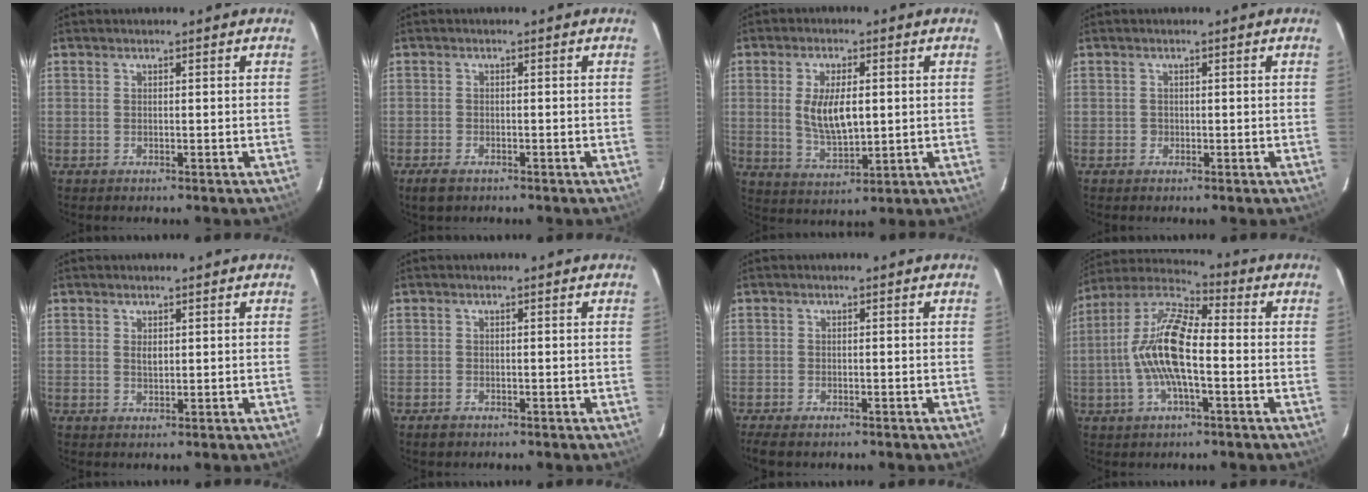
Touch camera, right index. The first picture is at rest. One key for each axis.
{"total": 3.1, "fx": -2.1, "fy": 1.5, "fz": 1.7, "tx": -0.038, "ty": -0.006, "tz": -0.039}
{"total": 8.9, "fx": 0.7, "fy": 4.0, "fz": 8.0, "tx": -0.152, "ty": -0.003, "tz": 0.020}
{"total": 0.9, "fx": -0.3, "fy": 0.8, "fz": 0.0, "tx": 0.004, "ty": 0.001, "tz": -0.004}
{"total": 1.3, "fx": 0.4, "fy": 0.8, "fz": 1.0, "tx": -0.016, "ty": 0.002, "tz": 0.008}
{"total": 1.6, "fx": -1.1, "fy": 0.9, "fz": 0.6, "tx": -0.012, "ty": 0.000, "tz": -0.018}
{"total": 4.2, "fx": -3.2, "fy": 1.6, "fz": 2.2, "tx": -0.057, "ty": -0.014, "tz": -0.057}
{"total": 14.1, "fx": -2.2, "fy": 4.6, "fz": 13.2, "tx": -0.262, "ty": 0.009, "tz": -0.051}